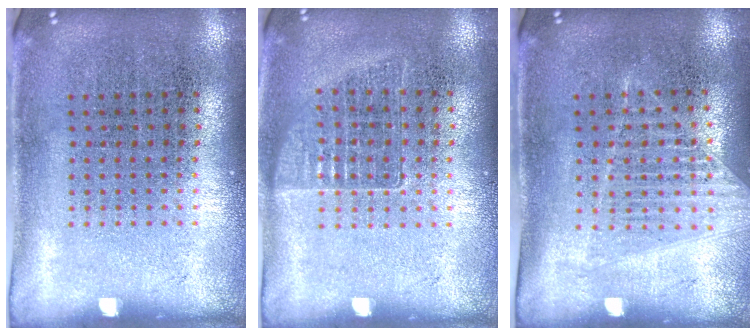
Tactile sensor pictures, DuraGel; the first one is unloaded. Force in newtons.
{"total": 1.0, "press": 0.9, "slide": 0.3}
{"total": 1.1, "press": 1.1, "slide": 0.4}